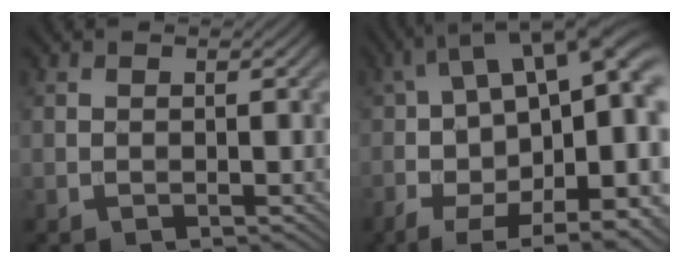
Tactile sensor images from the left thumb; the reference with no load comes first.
{"total": 18.3, "force": [-1.0, 9.9, 15.4], "torque": [-0.248, 0.000, 0.006]}